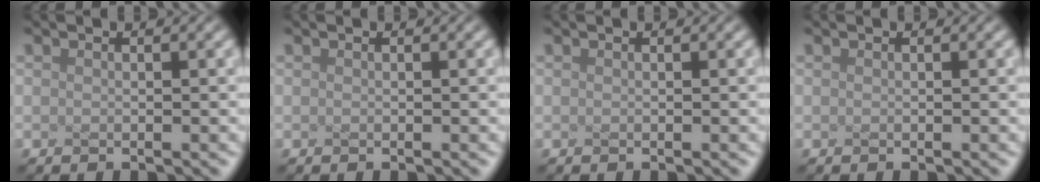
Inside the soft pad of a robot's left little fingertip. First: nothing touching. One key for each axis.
{"total": 0.0}
{"total": 0.0}
{"total": 0.0}